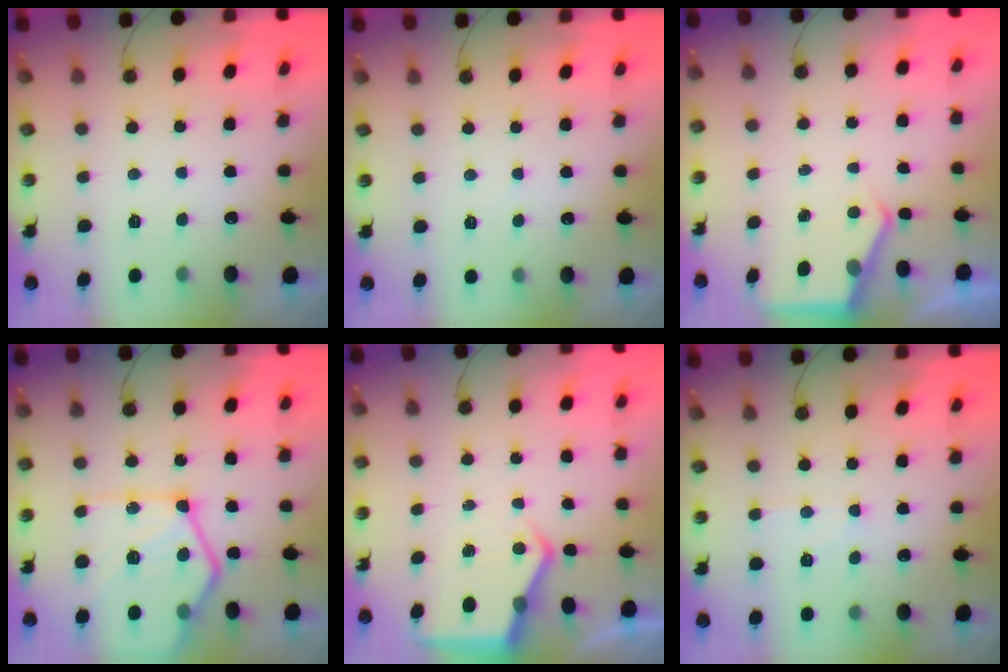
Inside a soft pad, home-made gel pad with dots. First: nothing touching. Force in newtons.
{"total": 2.5, "press": 2.5, "slide": 0.4}
{"total": 4.6, "press": 4.6, "slide": 0.5}
{"total": 23.3, "press": 23.1, "slide": 2.7}
{"total": 4.8, "press": 4.8, "slide": 0.7}
{"total": 5.0, "press": 5.0, "slide": 0.5}